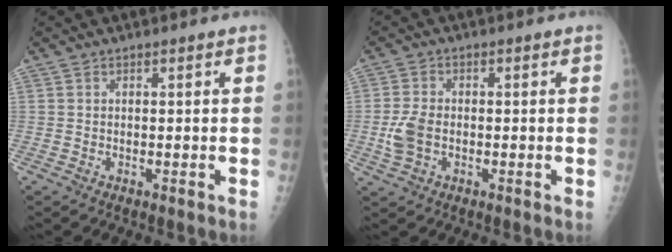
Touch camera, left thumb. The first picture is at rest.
{"total": 5.2, "force": [-1.2, 3.5, 3.6], "torque": [-0.081, 0.007, -0.023]}